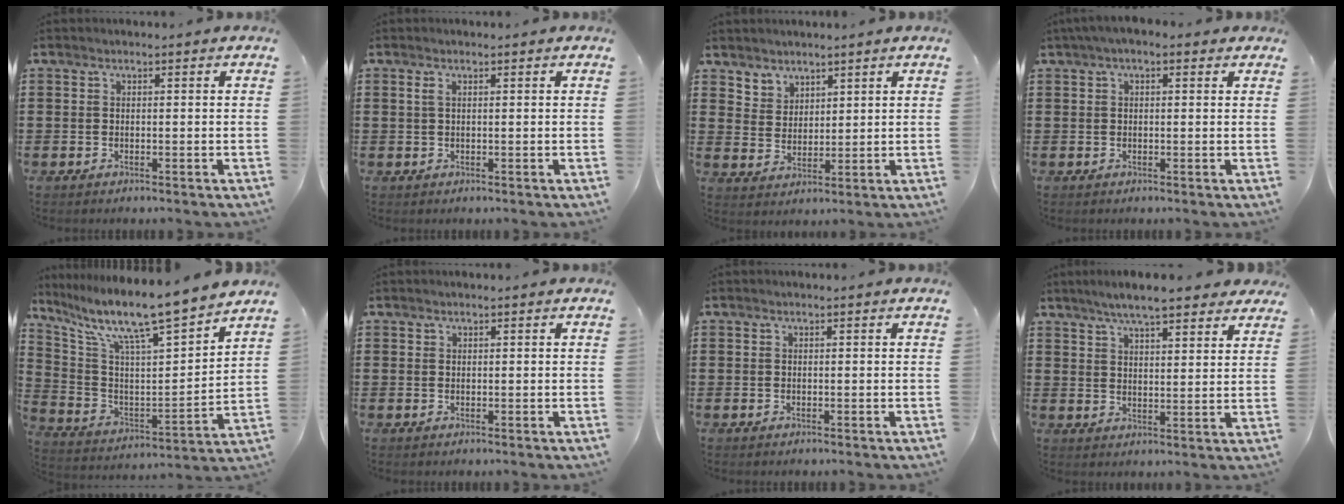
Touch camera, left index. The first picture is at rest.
{"total": 1.0, "force": [0.4, 0.2, 0.9], "torque": [-0.019, 0.003, 0.007]}
{"total": 3.7, "force": [3.0, 2.1, -0.4], "torque": [-0.008, -0.002, 0.057]}
{"total": 1.9, "force": [0.6, 0.9, 1.6], "torque": [-0.032, 0.007, 0.009]}
{"total": 10.7, "force": [9.3, 0.5, 5.3], "torque": [-0.127, -0.076, 0.146]}
{"total": 0.0}
{"total": 0.0}
{"total": 6.3, "force": [5.5, 0.7, 2.9], "torque": [-0.074, -0.010, 0.099]}